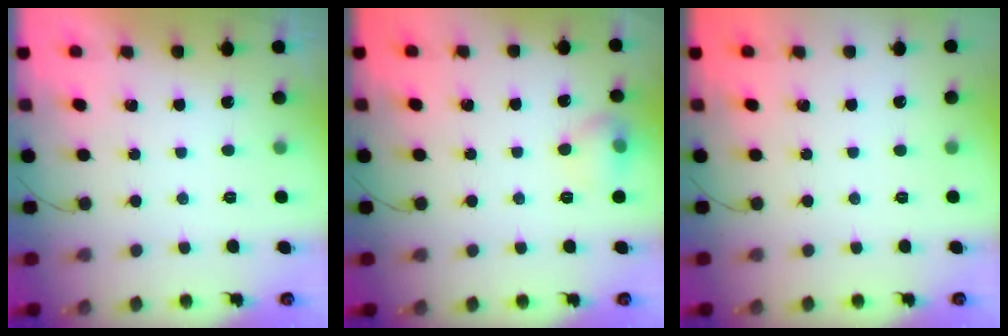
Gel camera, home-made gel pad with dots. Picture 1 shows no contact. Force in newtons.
{"total": 6.8, "press": 6.6, "slide": 1.3}
{"total": 0.0}